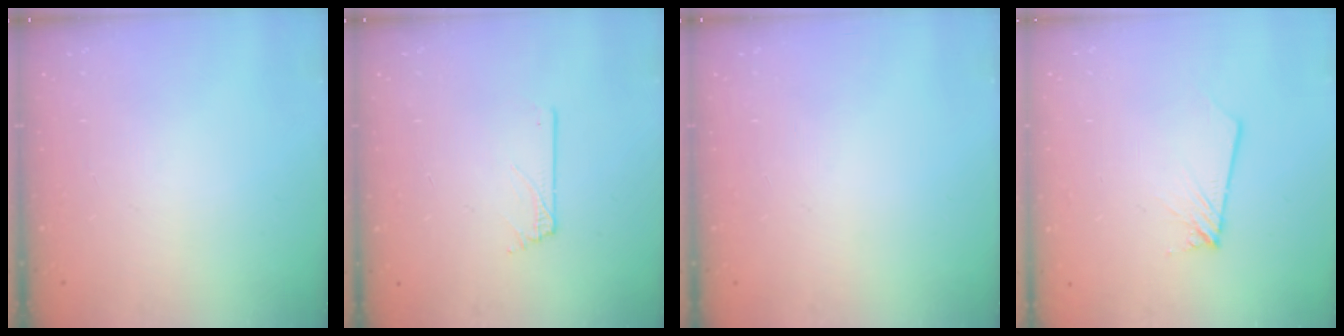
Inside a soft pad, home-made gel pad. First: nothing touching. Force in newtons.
{"total": 0.5, "press": 0.5, "slide": 0.1}
{"total": 0.0}
{"total": 2.0, "press": 2.0, "slide": 0.2}